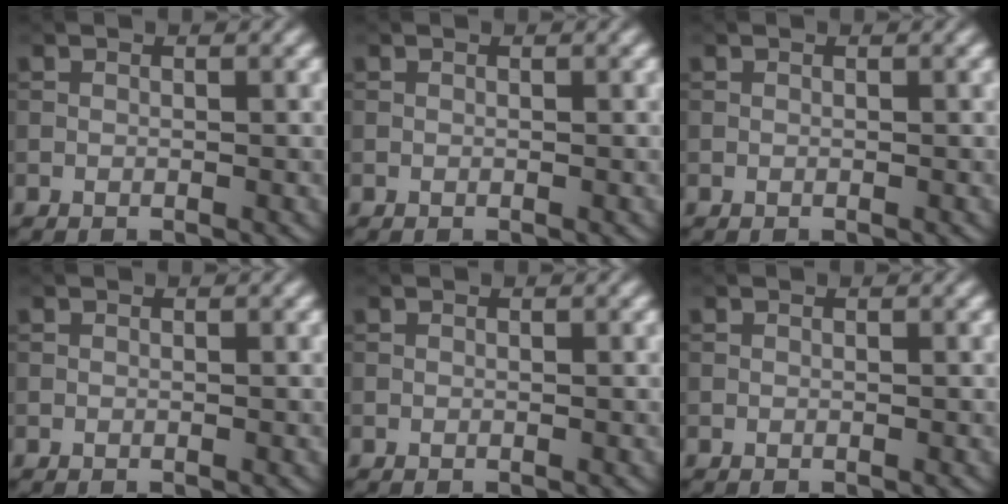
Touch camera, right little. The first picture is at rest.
{"total": 0.0}
{"total": 0.0}
{"total": 0.0}
{"total": 0.0}
{"total": 0.0}